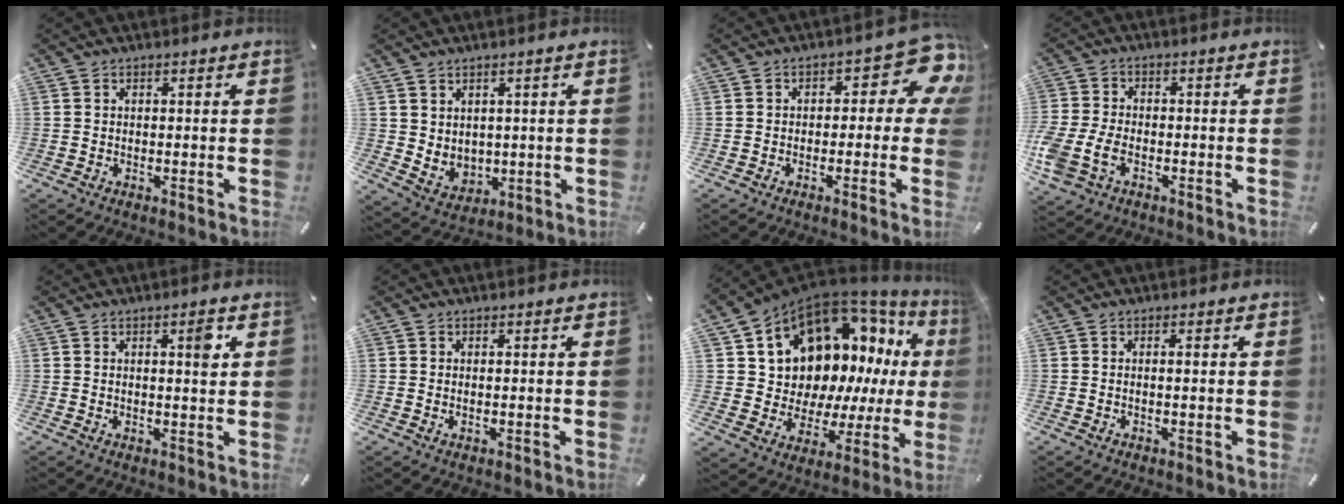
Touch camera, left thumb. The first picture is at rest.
{"total": 5.2, "force": [2.9, 4.3, 0.2], "torque": [-0.009, -0.029, 0.060]}
{"total": 11.2, "force": [3.8, 5.7, 8.9], "torque": [-0.110, -0.027, 0.066]}
{"total": 7.5, "force": [-2.8, 5.2, 4.7], "torque": [-0.114, 0.006, -0.052]}
{"total": 4.2, "force": [1.5, 1.1, 3.7], "torque": [-0.047, -0.010, 0.017]}
{"total": 0.7, "force": [0.1, 0.3, 0.6], "torque": [-0.006, -0.005, 0.001]}
{"total": 13.3, "force": [7.2, 9.6, 5.8], "torque": [-0.099, -0.096, 0.145]}
{"total": 1.2, "force": [0.1, 0.0, 1.2], "torque": [-0.025, -0.004, 0.002]}